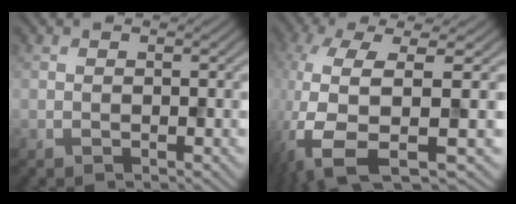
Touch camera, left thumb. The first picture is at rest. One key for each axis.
{"total": 12.8, "fx": -3.9, "fy": 4.0, "fz": 11.5, "tx": -0.256, "ty": -0.025, "tz": -0.063}